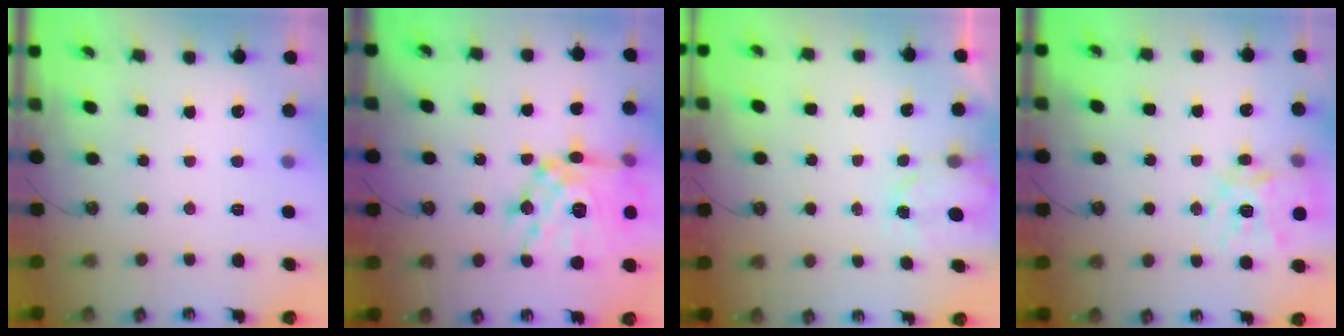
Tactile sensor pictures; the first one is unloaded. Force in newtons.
{"total": 21.0, "press": 20.9, "slide": 2.1}
{"total": 1.6, "press": 1.6, "slide": 0.3}
{"total": 16.8, "press": 16.7, "slide": 1.8}